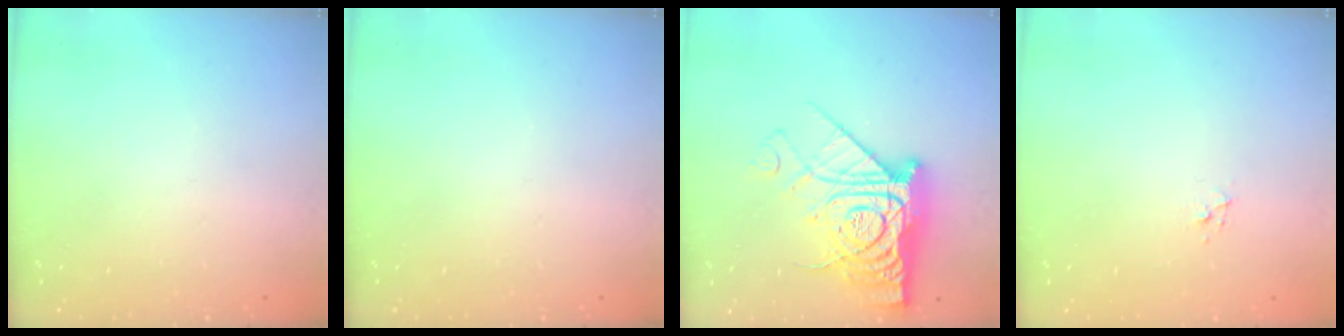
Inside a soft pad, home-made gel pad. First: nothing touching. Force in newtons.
{"total": 0.0}
{"total": 17.7, "press": 17.6, "slide": 1.8}
{"total": 3.9, "press": 3.9, "slide": 0.3}